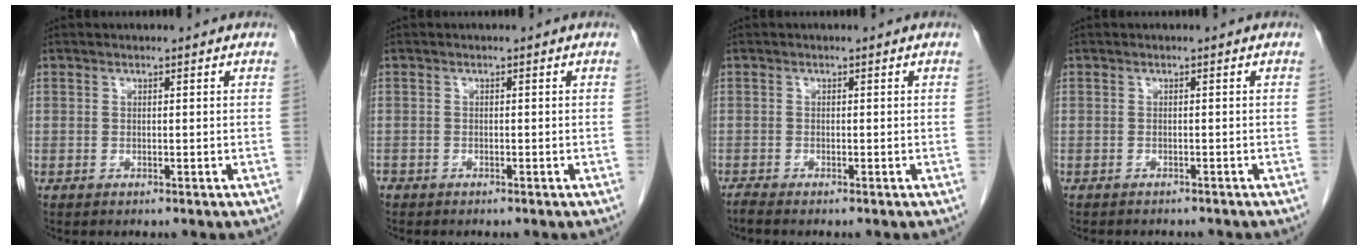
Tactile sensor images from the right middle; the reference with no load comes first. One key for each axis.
{"total": 1.1, "fx": -0.9, "fy": 0.6, "fz": 0.1, "tx": -0.012, "ty": -0.001, "tz": -0.019}
{"total": 0.8, "fx": -0.7, "fy": -0.2, "fz": 0.2, "tx": -0.012, "ty": -0.005, "tz": -0.017}
{"total": 3.7, "fx": -3.3, "fy": 1.2, "fz": 1.0, "tx": -0.012, "ty": -0.002, "tz": -0.040}